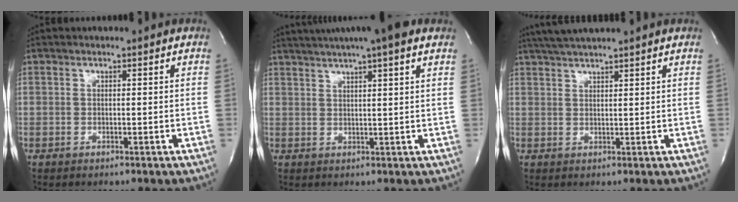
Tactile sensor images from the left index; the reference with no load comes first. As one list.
[{"total": 12.4, "force": [9.8, 0.5, 7.6], "torque": [-0.128, 0.032, 0.129]}, {"total": 5.5, "force": [4.9, -0.6, 2.4], "torque": [-0.046, 0.023, 0.089]}]